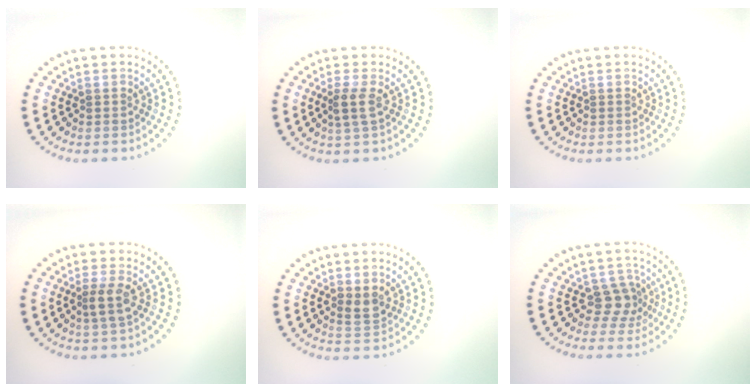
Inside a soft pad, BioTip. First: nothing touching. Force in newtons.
{"total": 1.8, "press": 1.4, "slide": 1.0}
{"total": 0.0}
{"total": 1.9, "press": 1.6, "slide": 0.9}
{"total": 1.6, "press": 1.5, "slide": 0.5}
{"total": 2.5, "press": 1.9, "slide": 1.7}